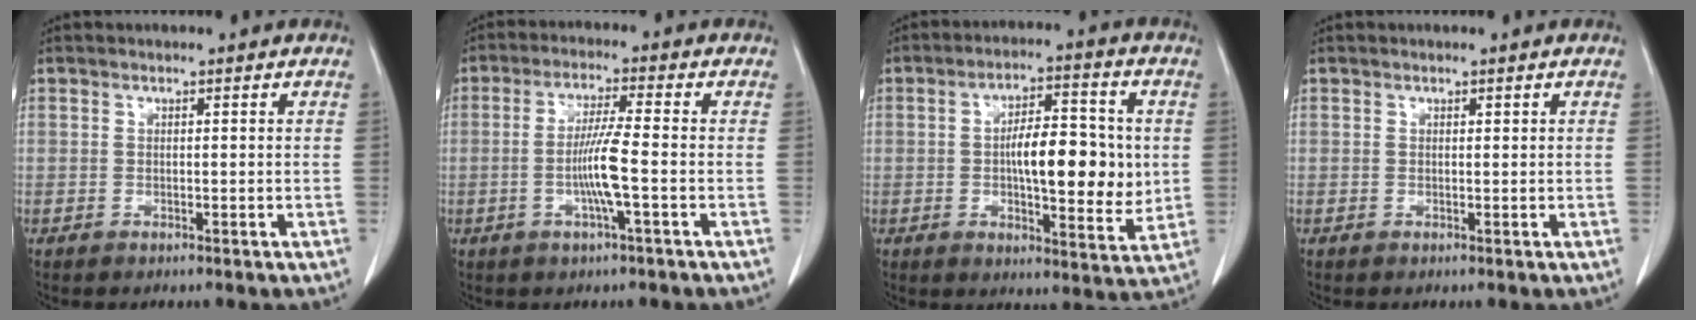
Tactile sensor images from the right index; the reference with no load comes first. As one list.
[{"total": 6.3, "force": [-1.6, -0.5, 6.1], "torque": [-0.121, 0.000, -0.031]}, {"total": 12.5, "force": [0.1, 4.0, 11.8], "torque": [-0.185, 0.006, 0.001]}, {"total": 0.0}]